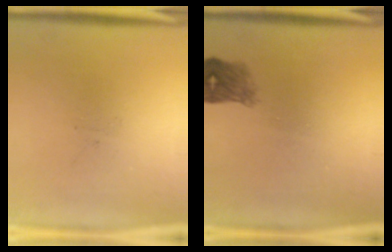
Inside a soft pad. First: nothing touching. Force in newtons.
{"total": 2.9}